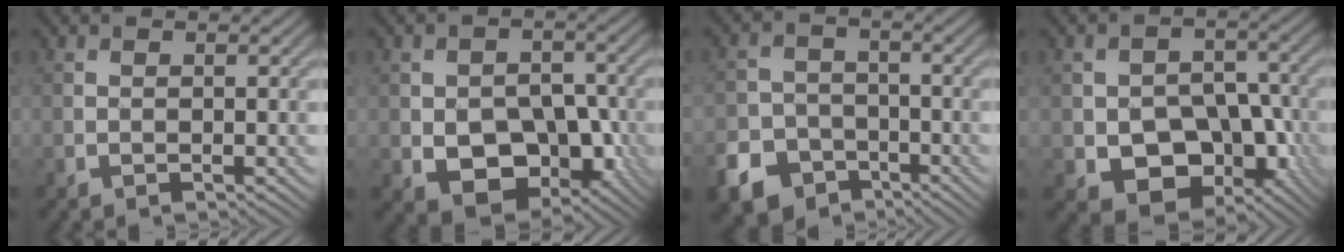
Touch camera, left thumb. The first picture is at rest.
{"total": 9.7, "force": [-3.0, 6.6, 6.5], "torque": [-0.102, -0.017, -0.043]}
{"total": 9.7, "force": [-6.0, 7.1, 3.0], "torque": [-0.067, -0.031, -0.115]}
{"total": 10.9, "force": [-3.9, 7.6, 6.7], "torque": [-0.112, -0.024, -0.064]}